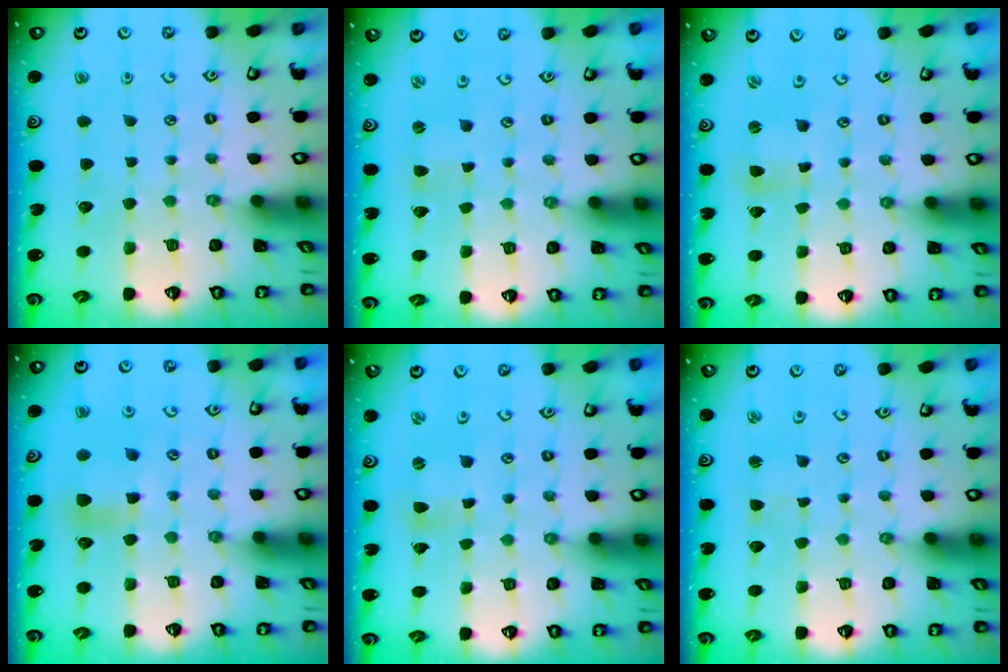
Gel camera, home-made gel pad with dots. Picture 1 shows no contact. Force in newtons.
{"total": 1.2, "press": 1.2, "slide": 0.2}
{"total": 1.5, "press": 1.4, "slide": 0.2}
{"total": 7.5, "press": 7.5, "slide": 0.6}
{"total": 1.4, "press": 1.4, "slide": 0.2}
{"total": 1.1, "press": 1.1, "slide": 0.2}